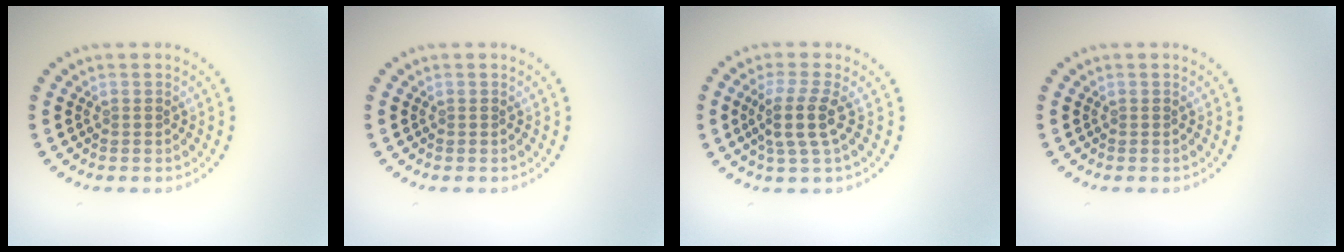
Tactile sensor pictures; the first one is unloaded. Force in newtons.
{"total": 0.0}
{"total": 3.2, "press": 2.5, "slide": 2.0}
{"total": 0.0}